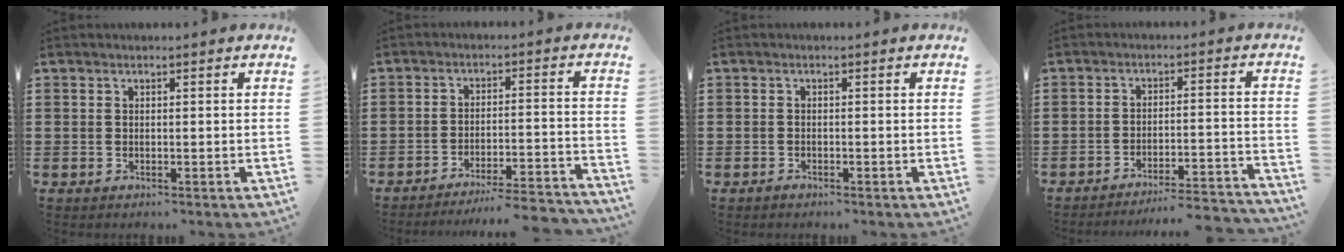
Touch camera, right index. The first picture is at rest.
{"total": 5.2, "force": [-4.9, -0.5, 1.6], "torque": [-0.029, -0.016, -0.099]}
{"total": 0.8, "force": [-0.7, 0.4, 0.1], "torque": [-0.003, 0.001, -0.015]}
{"total": 4.5, "force": [-4.3, -0.3, 1.2], "torque": [-0.026, -0.012, -0.089]}